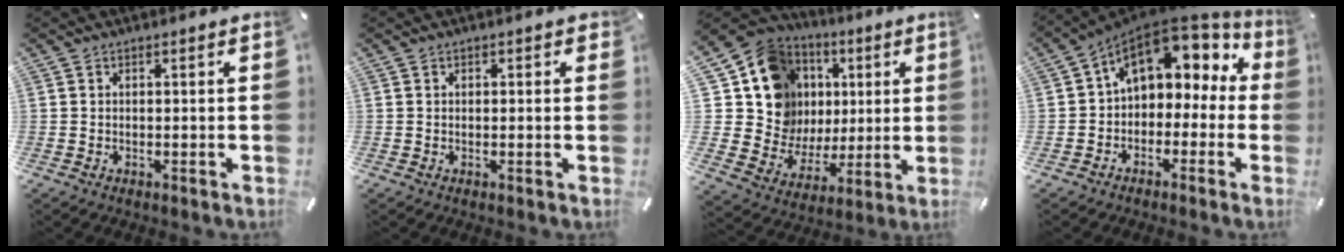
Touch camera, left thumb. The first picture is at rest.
{"total": 0.6, "force": [0.2, 0.6, 0.2], "torque": [0.004, 0.002, 0.000]}
{"total": 17.4, "force": [5.5, 15.4, 6.0], "torque": [-0.108, -0.045, 0.128]}
{"total": 10.3, "force": [4.5, 7.3, 5.8], "torque": [-0.098, -0.026, 0.082]}